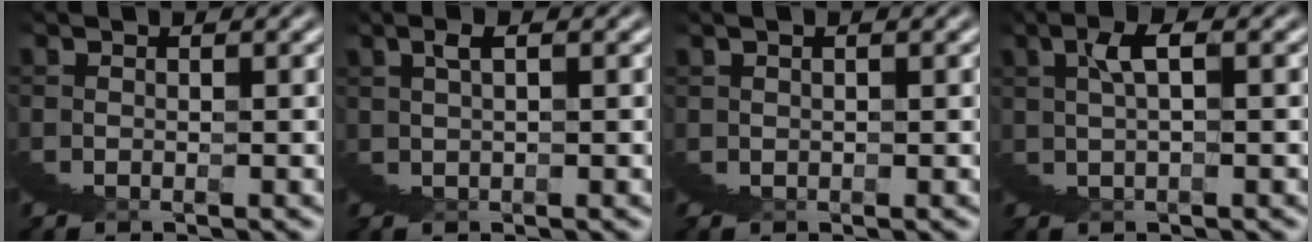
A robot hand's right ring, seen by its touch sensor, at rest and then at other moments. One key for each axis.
{"total": 2.0, "fx": 1.4, "fy": -0.5, "fz": 1.4, "tx": -0.016, "ty": 0.013, "tz": 0.023}
{"total": 0.7, "fx": 0.6, "fy": -0.1, "fz": 0.5, "tx": -0.008, "ty": 0.006, "tz": 0.007}
{"total": 3.0, "fx": 2.3, "fy": -0.5, "fz": 2.0, "tx": -0.016, "ty": 0.022, "tz": 0.036}